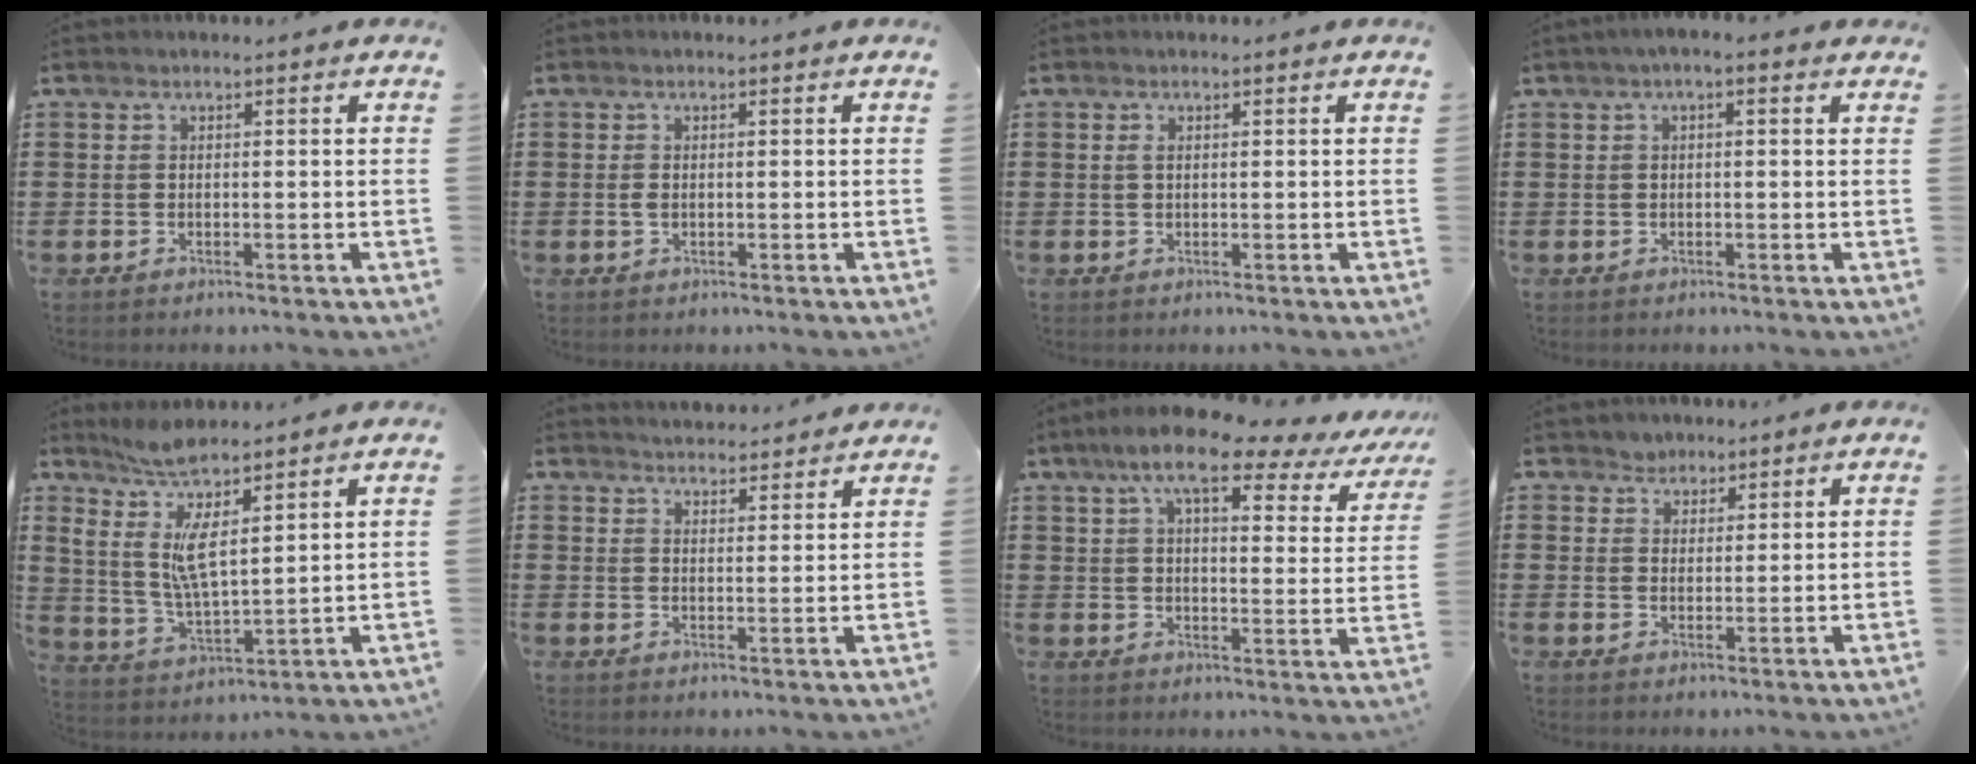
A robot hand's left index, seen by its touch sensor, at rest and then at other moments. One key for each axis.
{"total": 1.1, "fx": -0.1, "fy": 0.6, "fz": 0.9, "tx": -0.026, "ty": 0.000, "tz": -0.005}
{"total": 0.8, "fx": 0.2, "fy": 0.4, "fz": 0.7, "tx": -0.016, "ty": 0.003, "tz": 0.003}
{"total": 1.5, "fx": 0.1, "fy": 0.3, "fz": 1.4, "tx": -0.026, "ty": 0.002, "tz": 0.001}
{"total": 8.3, "fx": 4.6, "fy": 2.0, "fz": 6.7, "tx": -0.154, "ty": -0.021, "tz": 0.078}
{"total": 3.3, "fx": 3.3, "fy": 0.1, "fz": -0.1, "tx": -0.008, "ty": -0.015, "tz": 0.059}
{"total": 10.8, "fx": 8.0, "fy": 2.4, "fz": 6.7, "tx": -0.135, "ty": -0.030, "tz": 0.132}
{"total": 2.7, "fx": 1.9, "fy": 1.8, "fz": -0.4, "tx": -0.006, "ty": 0.011, "tz": 0.037}